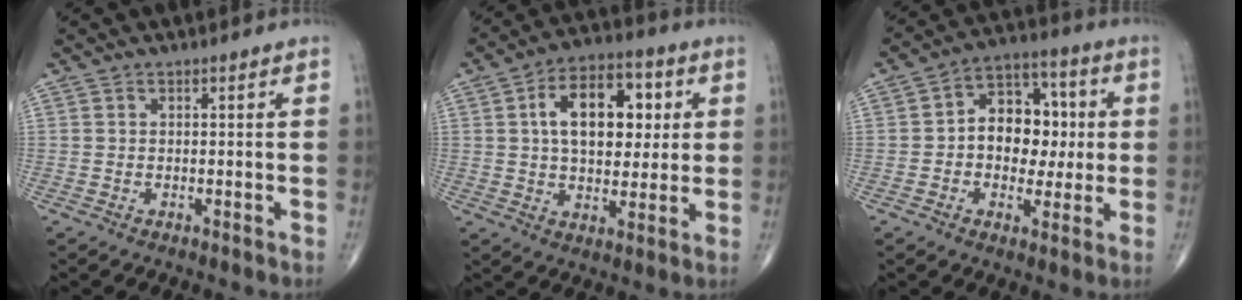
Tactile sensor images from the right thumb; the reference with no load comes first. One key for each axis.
{"total": 15.6, "fx": 3.4, "fy": 9.3, "fz": 12.1, "tx": -0.152, "ty": 0.008, "tz": 0.051}
{"total": 12.9, "fx": 0.4, "fy": 9.3, "fz": 8.9, "tx": -0.081, "ty": 0.028, "tz": -0.001}